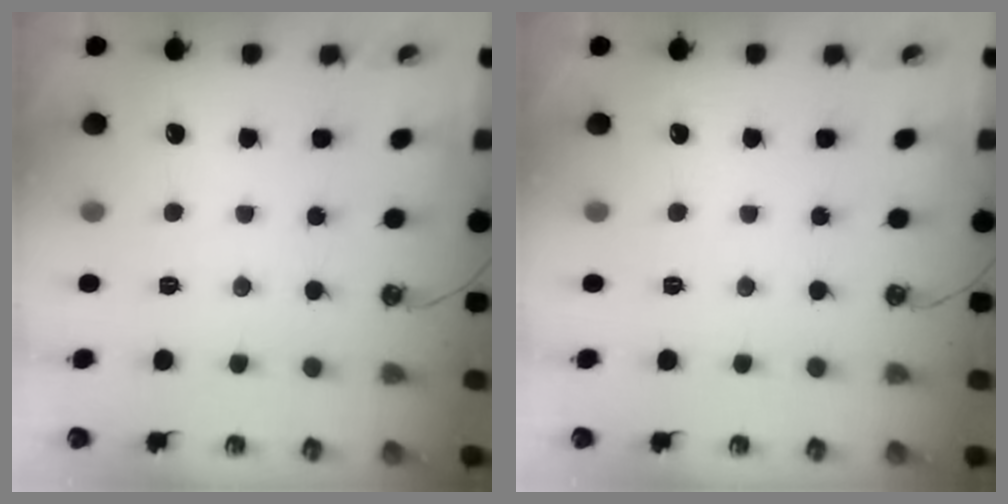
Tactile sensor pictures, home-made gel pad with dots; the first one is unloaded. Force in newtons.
{"total": 0.0}